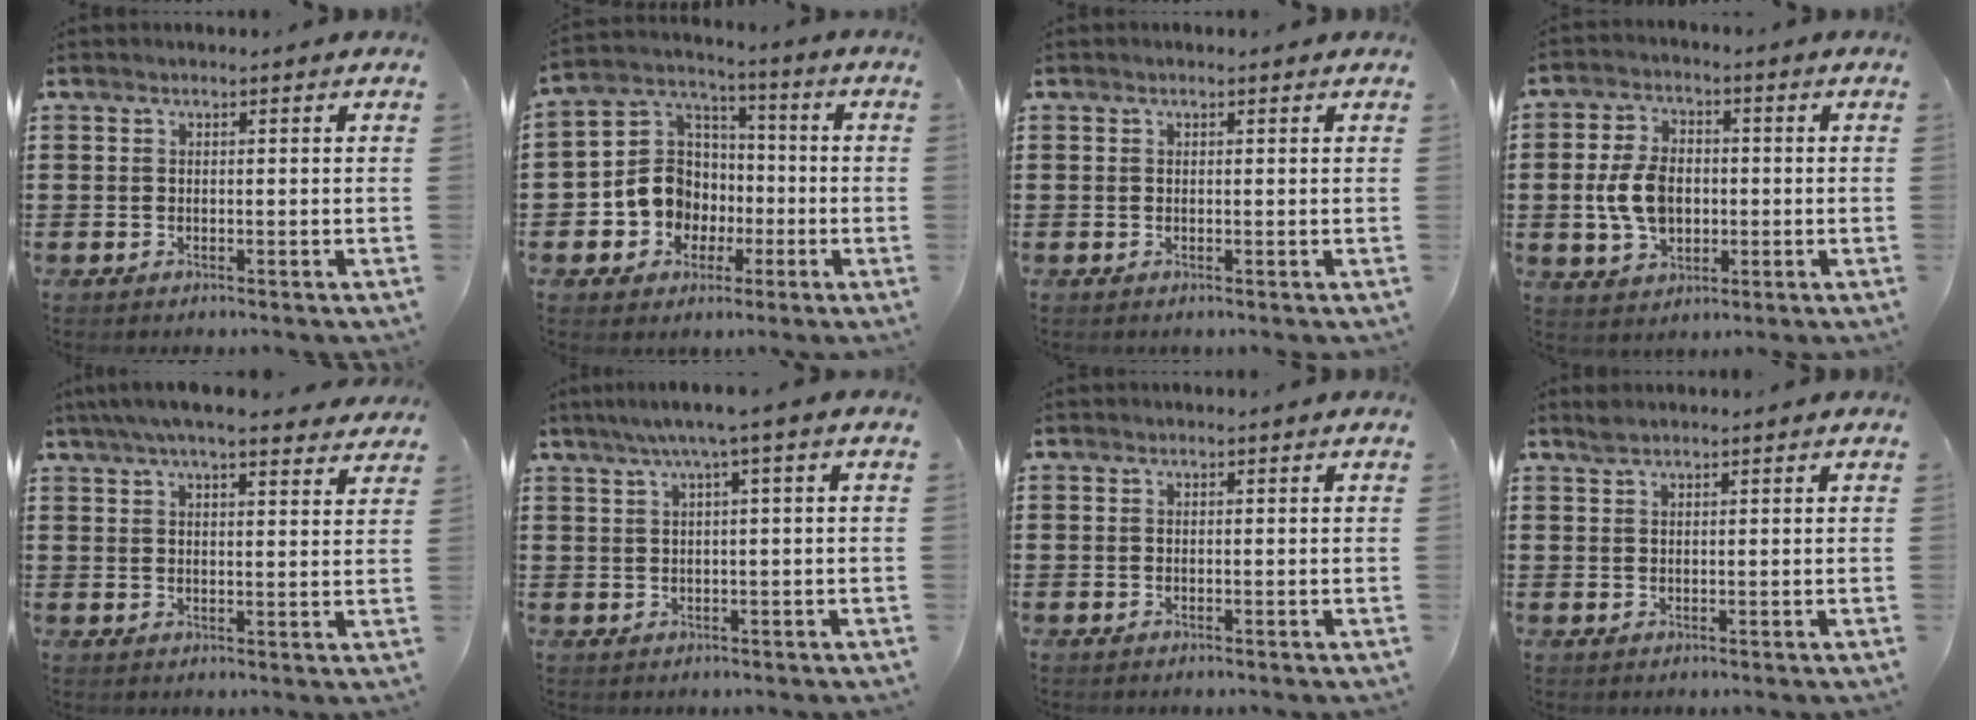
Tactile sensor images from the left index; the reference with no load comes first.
{"total": 9.4, "force": [-2.2, 8.7, 2.7], "torque": [-0.106, 0.010, -0.043]}
{"total": 0.0}
{"total": 7.7, "force": [-0.6, 5.1, 5.7], "torque": [-0.135, 0.008, -0.016]}
{"total": 5.8, "force": [5.0, 0.7, 2.8], "torque": [-0.069, -0.006, 0.092]}
{"total": 3.1, "force": [0.8, -0.3, 3.0], "torque": [-0.055, -0.003, 0.010]}
{"total": 0.0}
{"total": 1.3, "force": [1.1, 0.3, 0.6], "torque": [-0.015, 0.001, 0.020]}